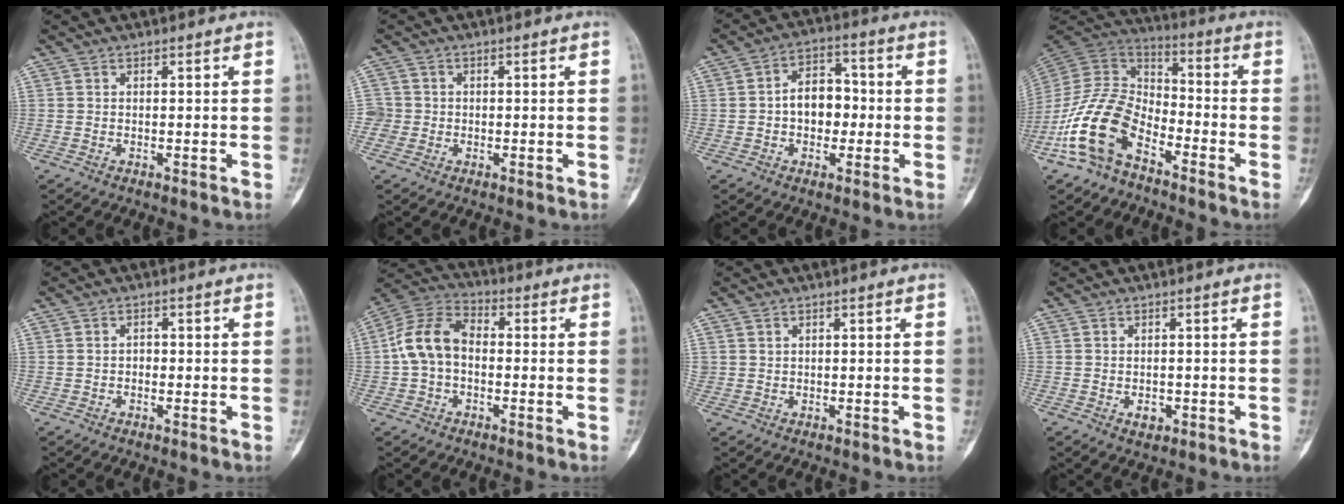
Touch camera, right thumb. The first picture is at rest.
{"total": 2.8, "force": [-0.5, 2.7, 0.1], "torque": [0.015, 0.009, -0.014]}
{"total": 8.3, "force": [-0.7, 6.0, 5.7], "torque": [-0.054, 0.027, -0.021]}
{"total": 15.7, "force": [-8.5, 8.8, 9.8], "torque": [-0.185, 0.069, -0.176]}
{"total": 1.1, "force": [-0.4, 0.9, 0.6], "torque": [0.002, 0.005, -0.010]}
{"total": 10.3, "force": [-0.7, 7.1, 7.5], "torque": [-0.142, 0.032, -0.029]}
{"total": 0.8, "force": [0.4, 0.6, 0.1], "torque": [0.011, 0.000, 0.006]}
{"total": 2.0, "force": [-0.7, 1.4, 1.3], "torque": [-0.011, 0.003, -0.007]}